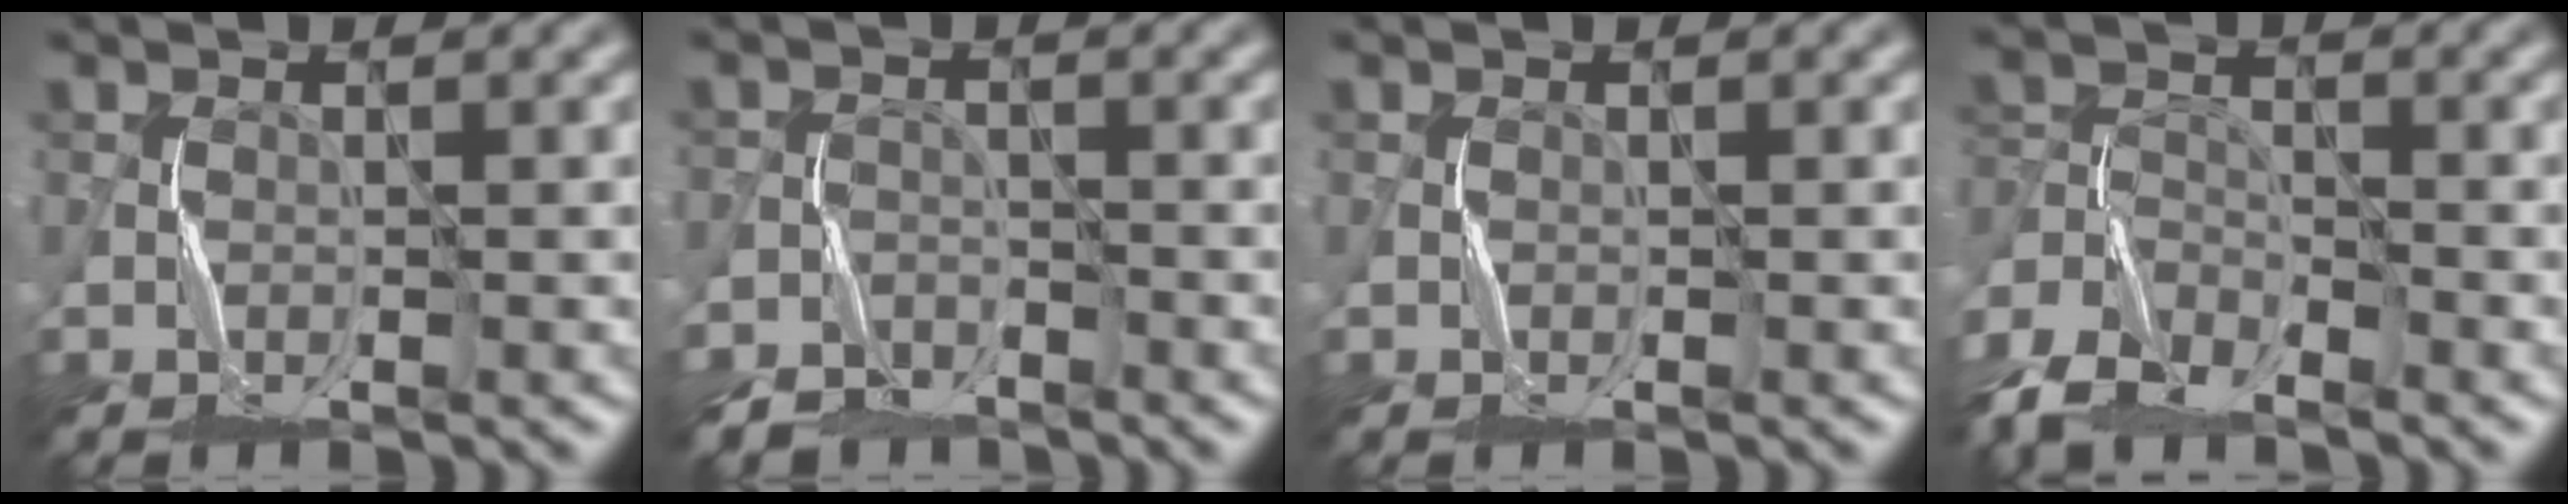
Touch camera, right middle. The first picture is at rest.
{"total": 3.3, "force": [-2.9, 1.5, 0.2], "torque": [0.003, -0.002, -0.059]}
{"total": 0.0}
{"total": 6.8, "force": [-5.5, 2.5, 3.1], "torque": [-0.067, -0.008, -0.121]}